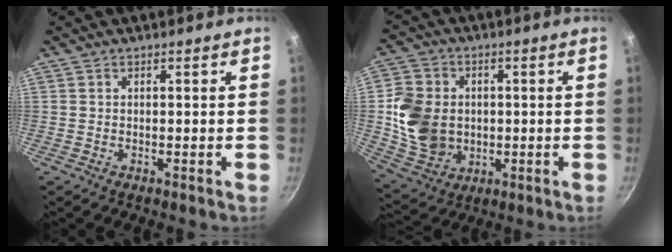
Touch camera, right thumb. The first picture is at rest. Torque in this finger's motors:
{"motor_torque": [0.18, 0.19, 1.12, -0.07, 0.14]}